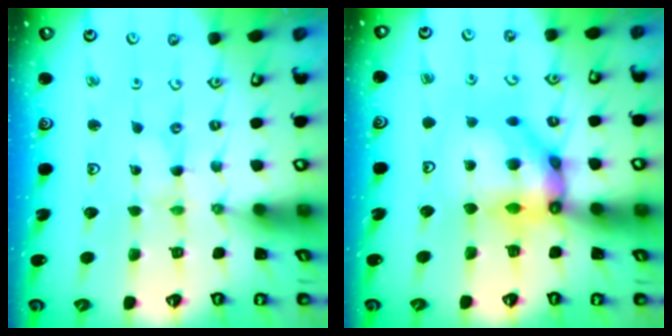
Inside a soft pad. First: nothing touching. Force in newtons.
{"total": 11.9, "press": 11.9, "slide": 1.0}